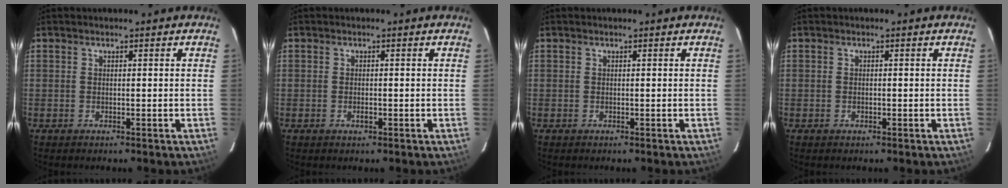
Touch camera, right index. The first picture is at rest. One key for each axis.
{"total": 1.2, "fx": -0.6, "fy": 0.7, "fz": 0.7, "tx": -0.014, "ty": 0.000, "tz": -0.009}
{"total": 0.0}
{"total": 0.7, "fx": -0.3, "fy": 0.5, "fz": 0.3, "tx": -0.004, "ty": 0.001, "tz": -0.005}